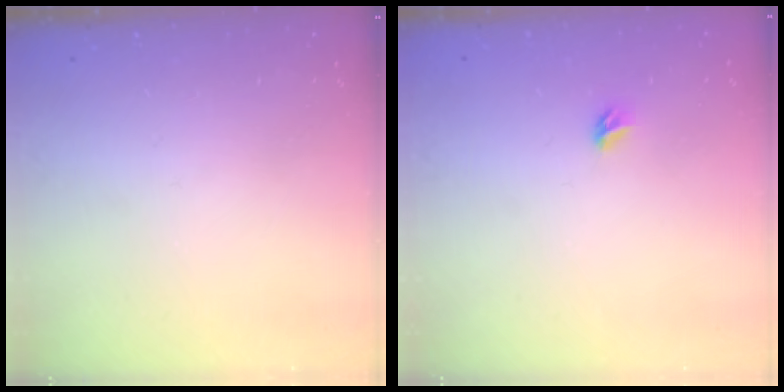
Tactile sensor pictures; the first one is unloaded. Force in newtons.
{"total": 3.8, "press": 3.8, "slide": 0.7}